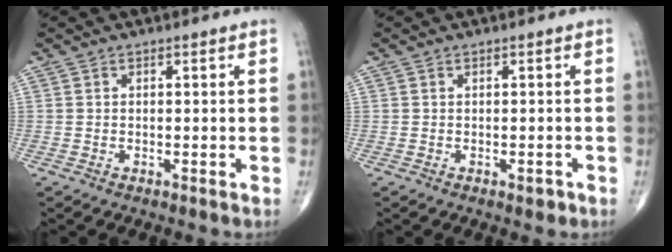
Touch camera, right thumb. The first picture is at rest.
{"total": 1.4, "force": [-0.6, 0.7, 1.0], "torque": [-0.009, -0.001, -0.007]}